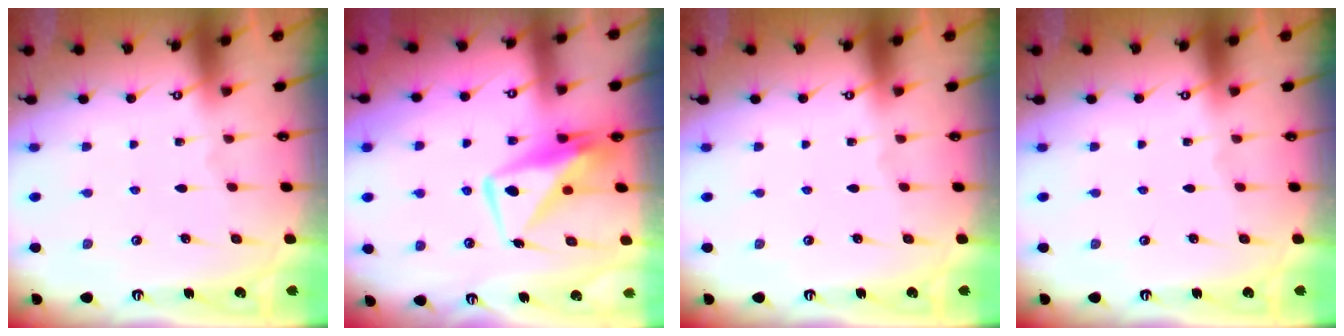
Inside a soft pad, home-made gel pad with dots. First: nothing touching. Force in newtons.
{"total": 8.4, "press": 8.3, "slide": 1.3}
{"total": 0.0}
{"total": 0.0}